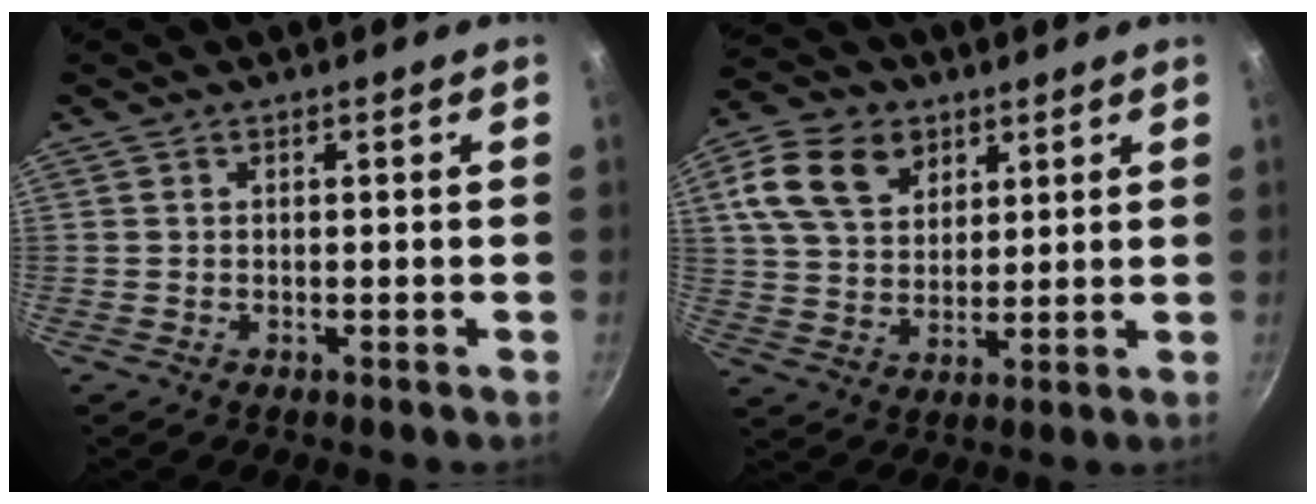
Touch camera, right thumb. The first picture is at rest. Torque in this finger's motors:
{"motor_torque": [-0.06, 0.27, 0.22, -0.01, 0.08]}